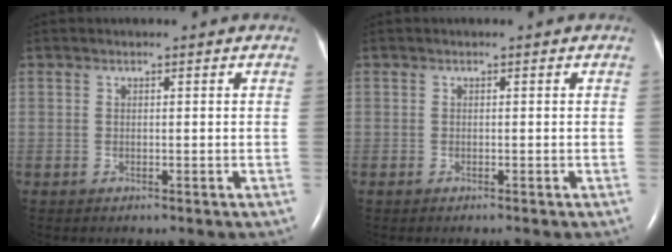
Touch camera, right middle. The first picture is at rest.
{"total": 0.6, "force": [-0.5, 0.0, 0.3], "torque": [-0.008, -0.001, -0.009]}